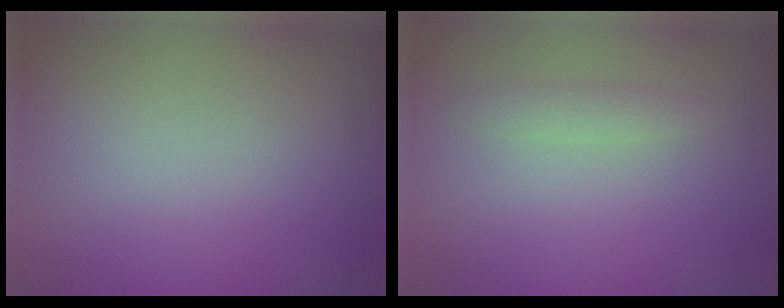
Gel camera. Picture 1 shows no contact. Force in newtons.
{"total": 1.2, "press": 1.2, "slide": 0.0}